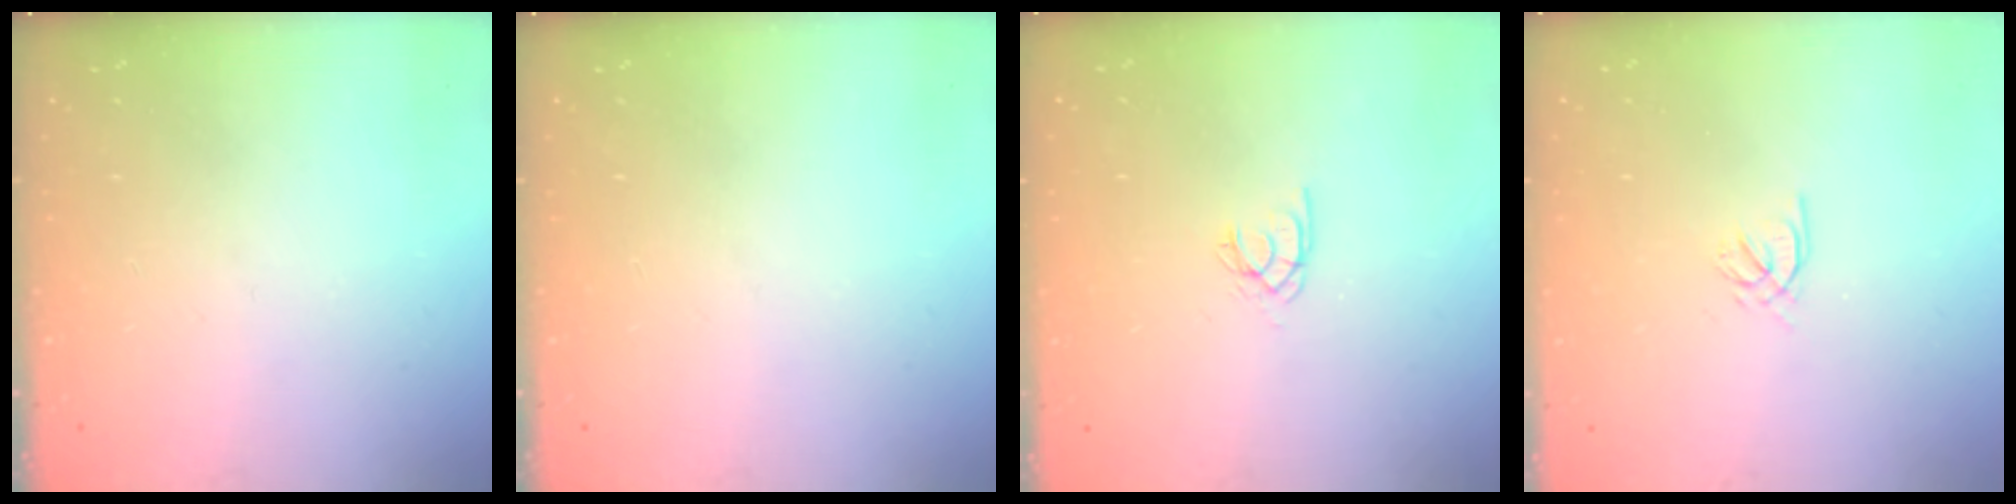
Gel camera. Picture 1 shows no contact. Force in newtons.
{"total": 0.0}
{"total": 2.0, "press": 2.0, "slide": 0.4}
{"total": 2.0, "press": 1.9, "slide": 0.5}